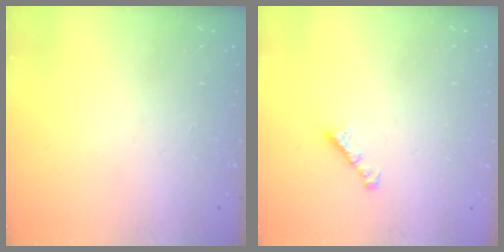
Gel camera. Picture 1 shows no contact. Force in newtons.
{"total": 1.7, "press": 1.6, "slide": 0.5}